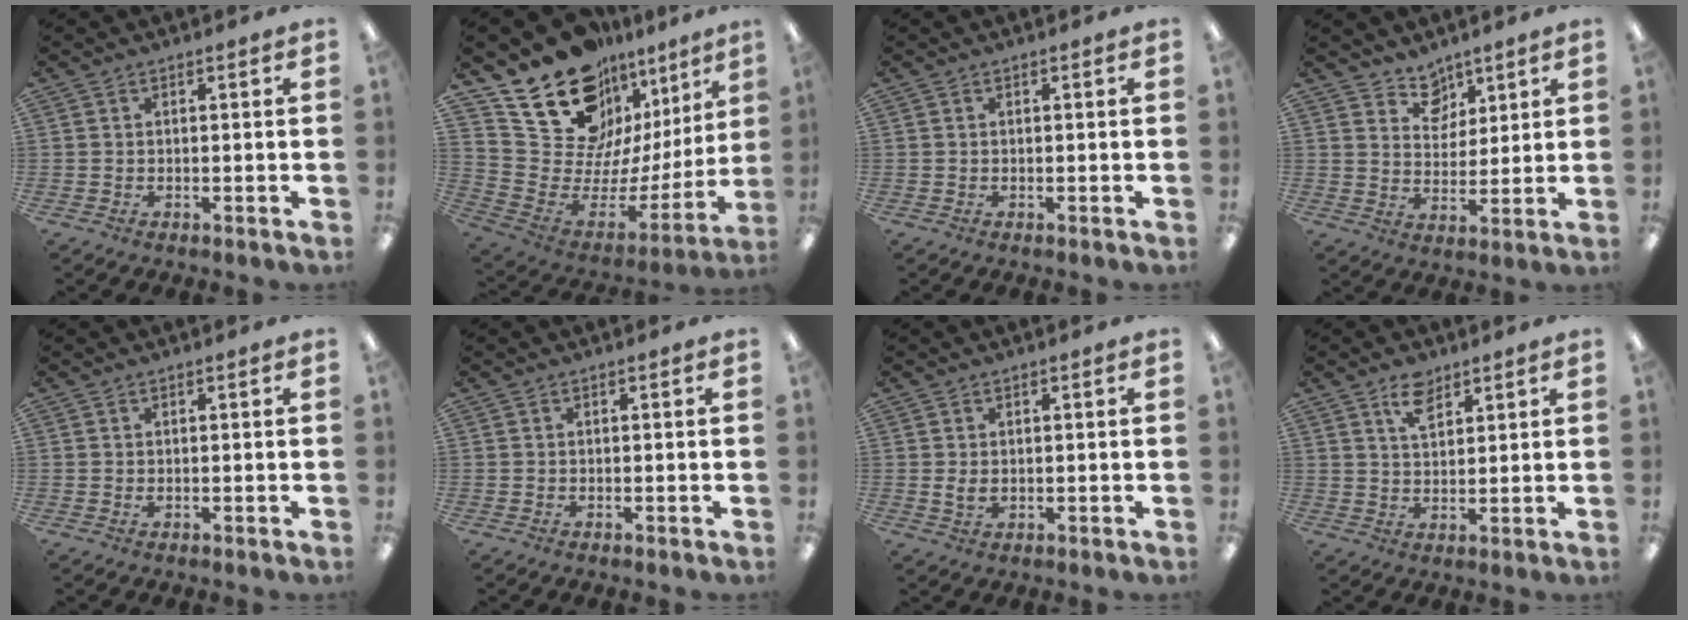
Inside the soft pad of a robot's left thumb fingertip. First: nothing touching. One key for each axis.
{"total": 20.0, "fx": 14.8, "fy": 11.2, "fz": 7.3, "tx": -0.116, "ty": -0.123, "tz": 0.286}
{"total": 0.0}
{"total": 7.4, "fx": 5.7, "fy": 4.7, "fz": 0.7, "tx": -0.011, "ty": -0.039, "tz": 0.106}
{"total": 0.5, "fx": 0.3, "fy": 0.3, "fz": 0.4, "tx": 0.000, "ty": -0.002, "tz": 0.003}
{"total": 0.0}
{"total": 2.4, "fx": 0.2, "fy": 1.6, "fz": 1.8, "tx": -0.027, "ty": 0.000, "tz": 0.002}
{"total": 6.0, "fx": 4.1, "fy": 3.0, "fz": 3.3, "tx": -0.049, "ty": -0.012, "tz": 0.070}